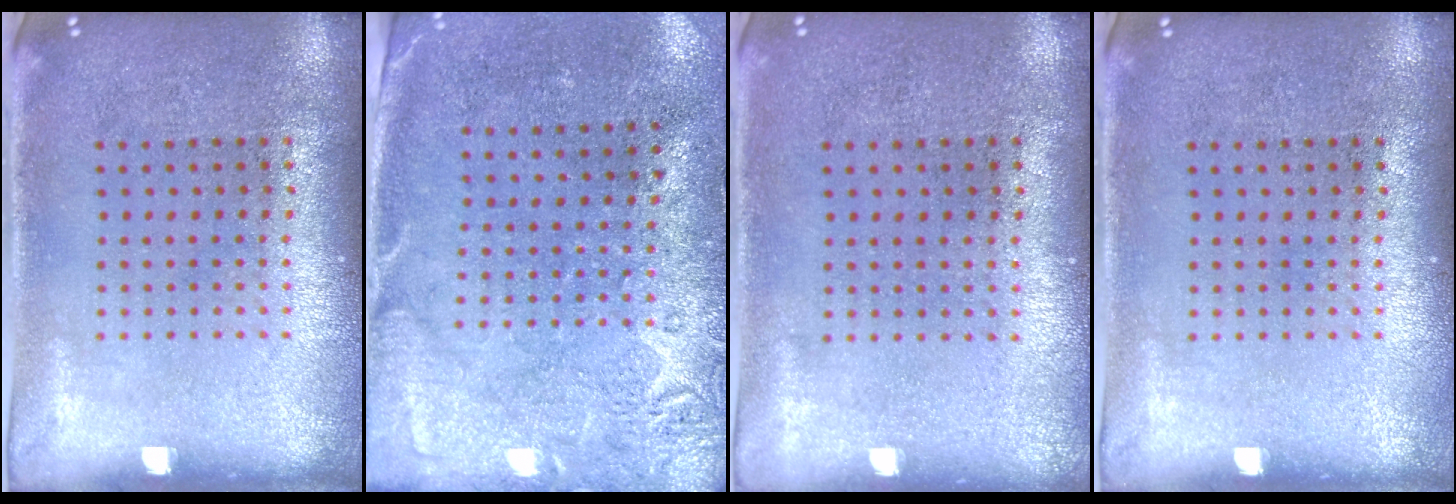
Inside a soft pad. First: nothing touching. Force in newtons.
{"total": 2.8, "press": 2.2, "slide": 1.7}
{"total": 0.0}
{"total": 0.0}